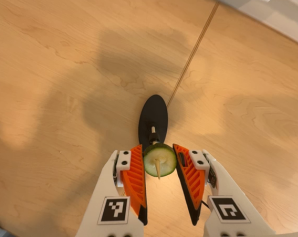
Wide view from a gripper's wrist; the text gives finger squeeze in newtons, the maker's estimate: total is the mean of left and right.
{"total": 8.2, "left": 7.9, "right": 8.4}